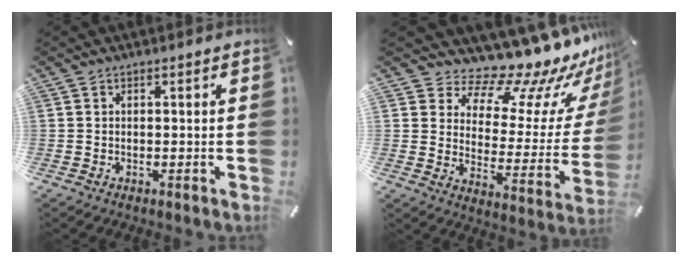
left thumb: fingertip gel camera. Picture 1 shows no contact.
{"total": 16.0, "force": [14.5, 4.6, 5.2], "torque": [-0.079, -0.137, 0.236]}